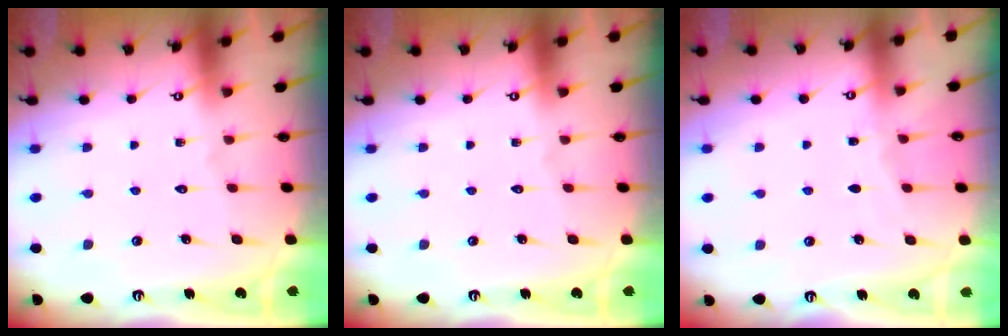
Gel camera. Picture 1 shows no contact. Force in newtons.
{"total": 0.0}
{"total": 2.6, "press": 2.6, "slide": 0.4}